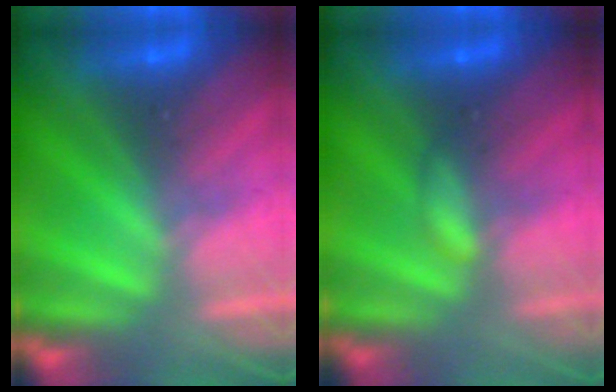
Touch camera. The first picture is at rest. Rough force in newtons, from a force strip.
{"total": 2.1}